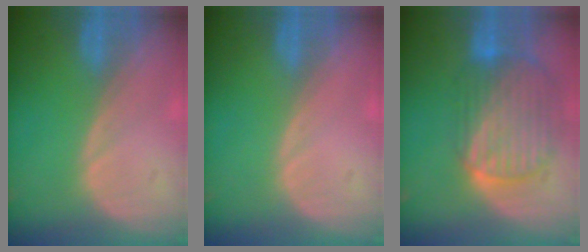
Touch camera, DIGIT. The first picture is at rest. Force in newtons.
{"total": 0.0}
{"total": 10.3, "press": 8.7, "slide": 5.6}